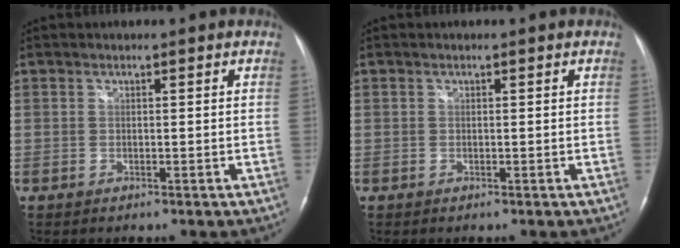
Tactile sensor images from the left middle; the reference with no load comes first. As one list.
[{"total": 0.0}]